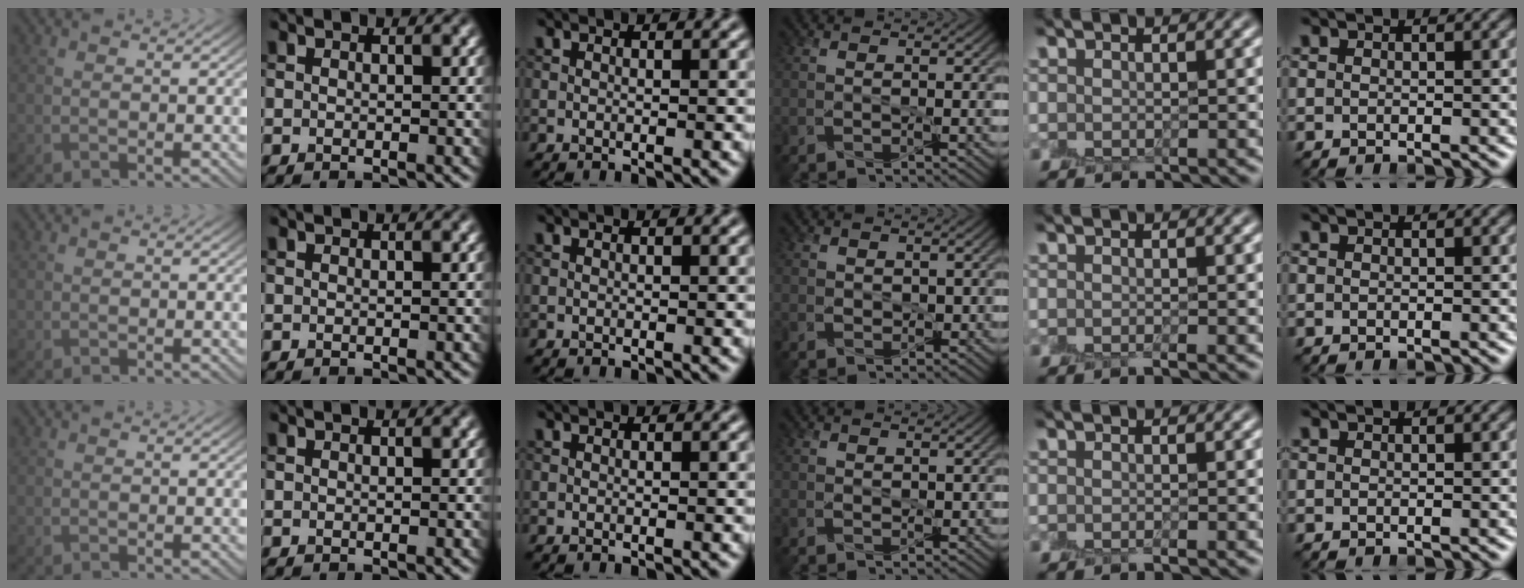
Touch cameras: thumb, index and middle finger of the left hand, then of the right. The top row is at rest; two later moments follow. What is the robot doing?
{"motion": "peel", "object": "small bumper sticker"}